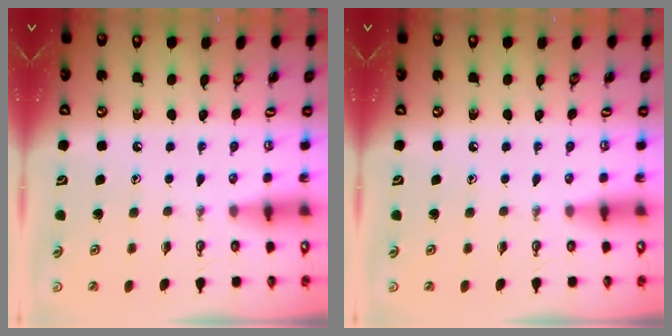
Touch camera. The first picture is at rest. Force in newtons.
{"total": 0.0}